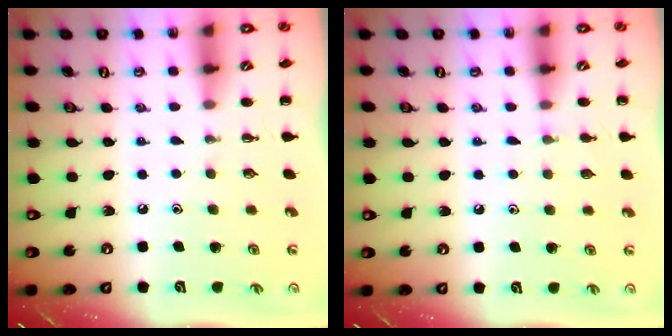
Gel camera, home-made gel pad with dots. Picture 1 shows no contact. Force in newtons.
{"total": 4.0, "press": 3.8, "slide": 1.2}